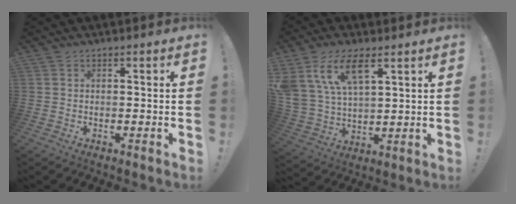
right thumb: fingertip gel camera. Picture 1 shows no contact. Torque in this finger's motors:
{"motor_torque": [0.93, 1.07, 0.40, 0.18, 0.49]}